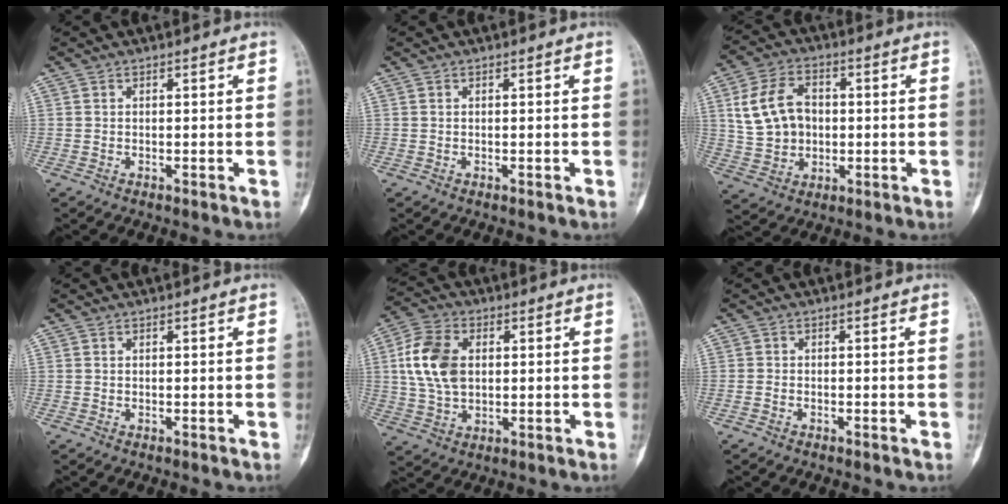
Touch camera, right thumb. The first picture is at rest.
{"total": 0.0}
{"total": 11.8, "force": [1.6, 8.9, 7.5], "torque": [-0.122, 0.011, 0.034]}
{"total": 0.0}
{"total": 11.5, "force": [1.7, 7.7, 8.3], "torque": [-0.164, 0.007, 0.033]}
{"total": 0.7, "force": [-0.5, 0.4, 0.4], "torque": [-0.010, 0.000, -0.012]}